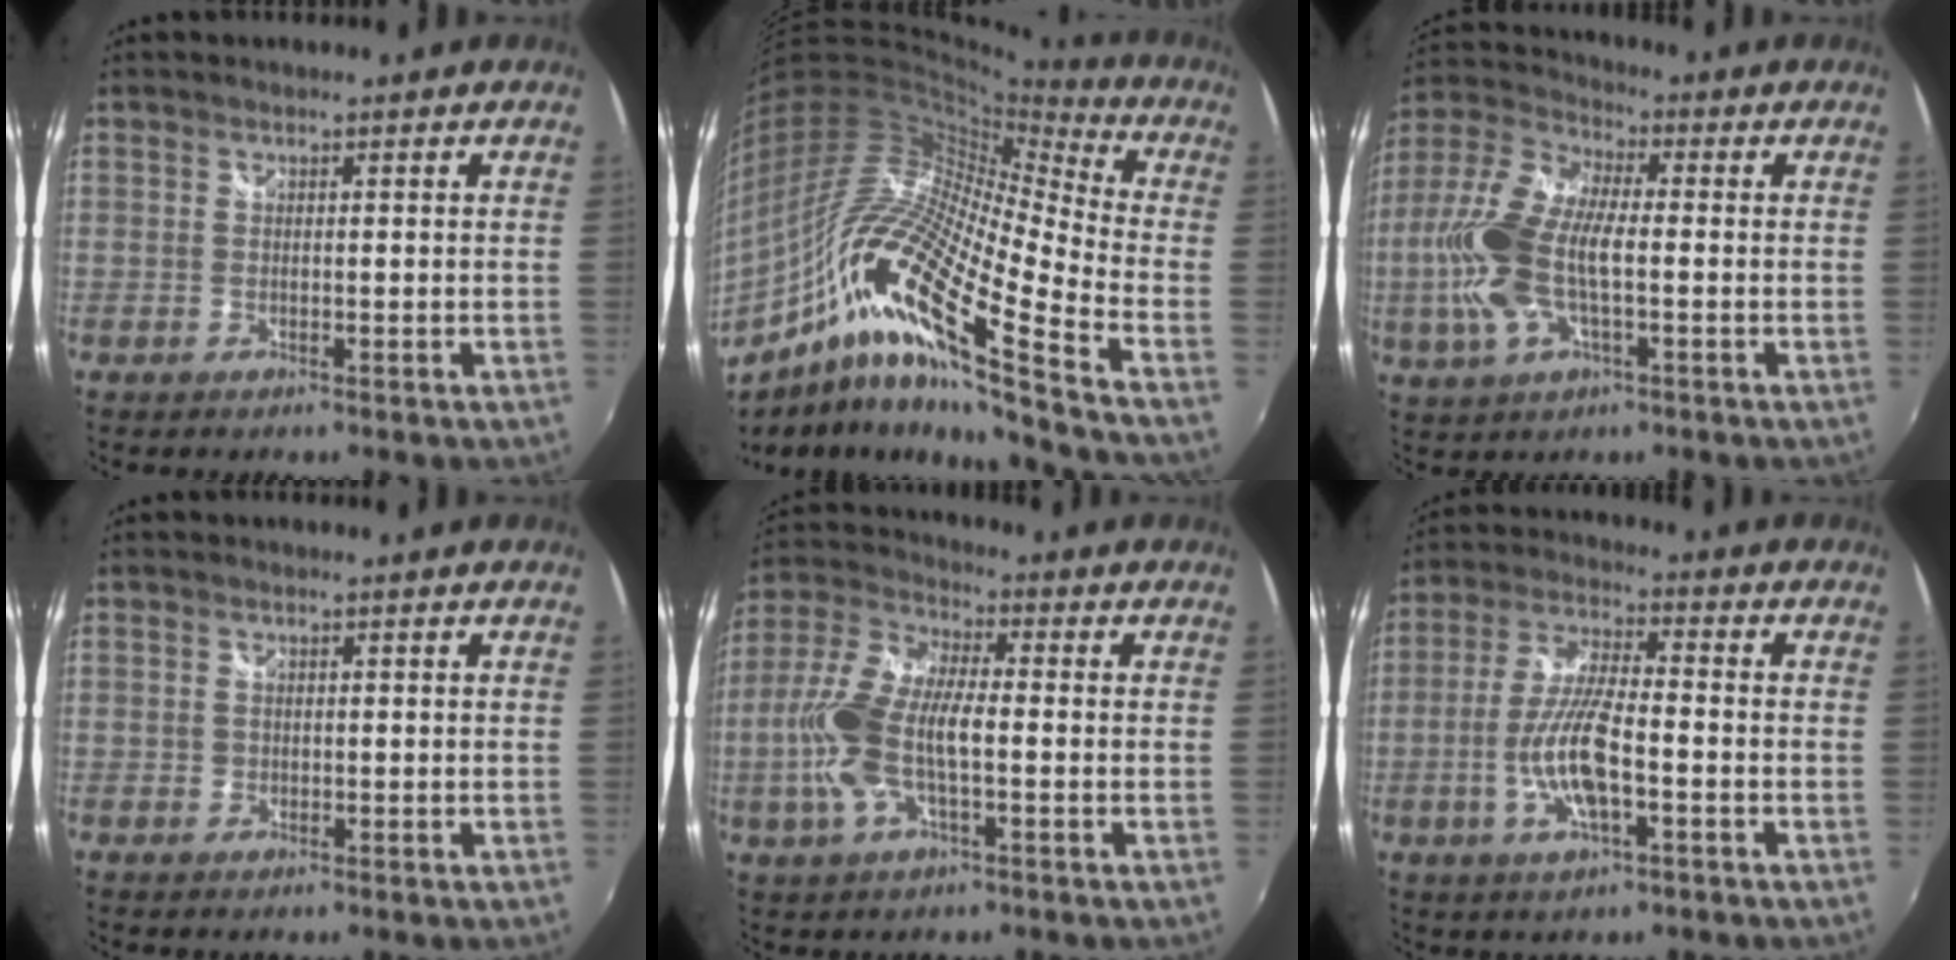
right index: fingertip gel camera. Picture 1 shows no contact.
{"total": 23.9, "force": [-10.4, 3.2, 21.3], "torque": [-0.353, -0.053, -0.211]}
{"total": 15.1, "force": [-1.8, 6.8, 13.4], "torque": [-0.294, 0.010, -0.037]}
{"total": 0.8, "force": [-0.1, 0.8, 0.1], "torque": [0.001, -0.001, -0.001]}
{"total": 13.3, "force": [-2.2, 5.3, 12.0], "torque": [-0.259, 0.009, -0.045]}
{"total": 10.7, "force": [-3.2, 2.8, 9.8], "torque": [-0.202, 0.000, -0.061]}